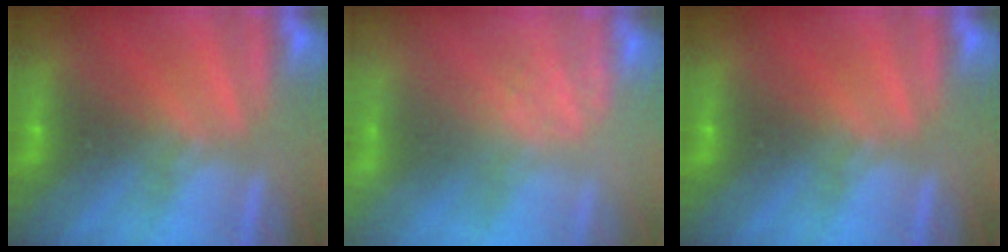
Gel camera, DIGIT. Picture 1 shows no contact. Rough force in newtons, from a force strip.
{"total": 2.4}
{"total": 0.0}